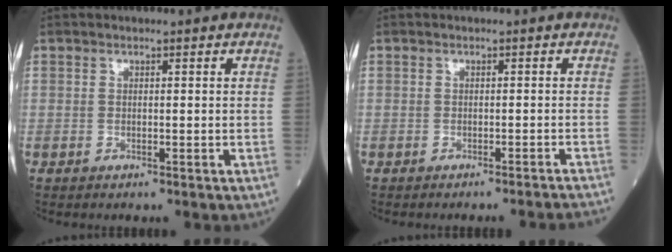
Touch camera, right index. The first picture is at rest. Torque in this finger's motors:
{"motor_torque": [-0.25, -0.23, 0.01, 0.00]}